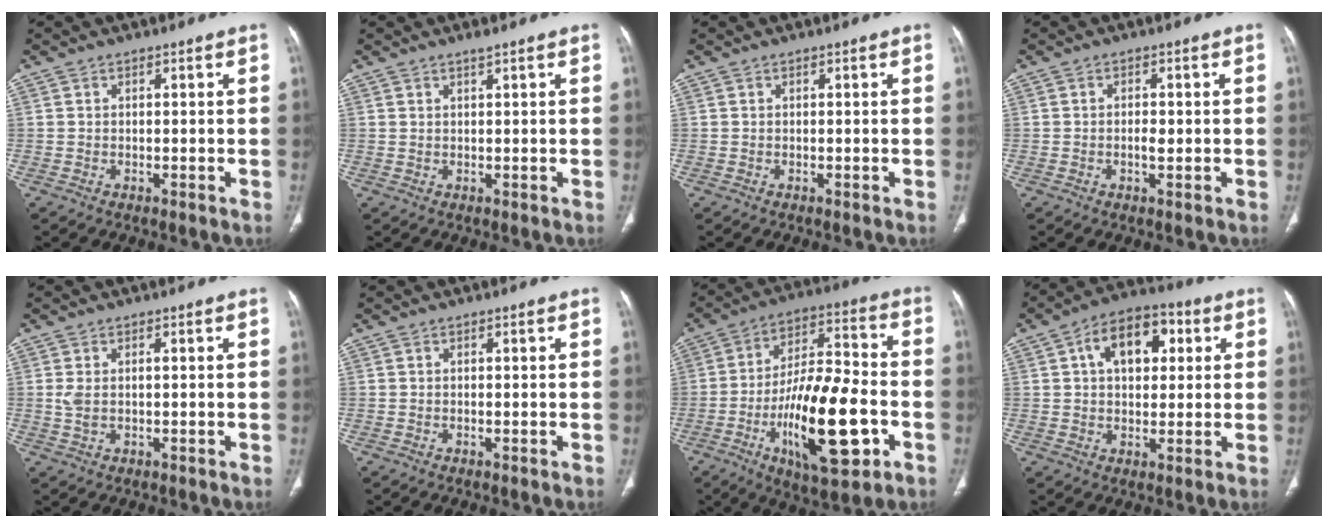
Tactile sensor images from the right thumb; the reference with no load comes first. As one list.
[{"total": 1.0, "force": [0.8, 0.0, 0.6], "torque": [-0.004, -0.001, 0.017]}, {"total": 0.0}, {"total": 2.0, "force": [-0.3, 0.9, 1.7], "torque": [-0.030, 0.001, -0.006]}, {"total": 2.6, "force": [0.2, 1.2, 2.3], "torque": [-0.059, 0.009, 0.006]}, {"total": 0.0}, {"total": 21.8, "force": [-6.2, 8.0, 19.3], "torque": [-0.323, 0.023, -0.092]}, {"total": 11.9, "force": [3.4, 7.5, 8.6], "torque": [-0.101, 0.018, 0.047]}]